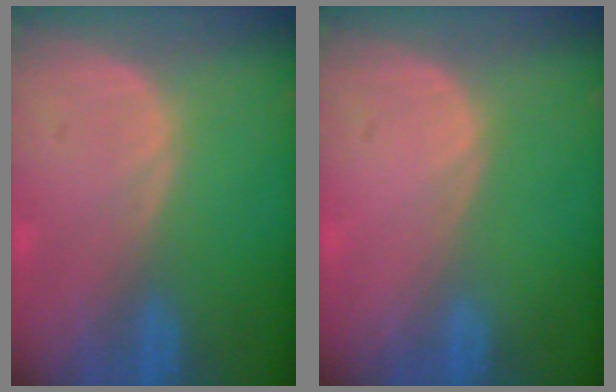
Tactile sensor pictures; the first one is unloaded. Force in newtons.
{"total": 0.0}